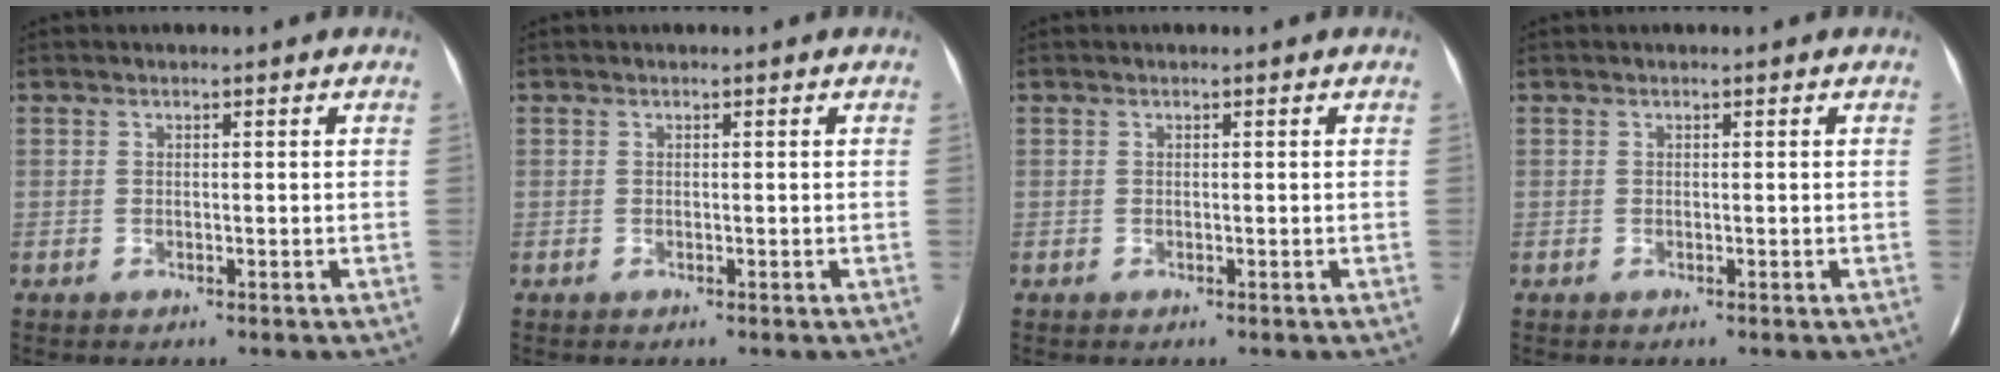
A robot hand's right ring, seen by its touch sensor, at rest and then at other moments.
{"total": 0.0}
{"total": 0.0}
{"total": 0.0}